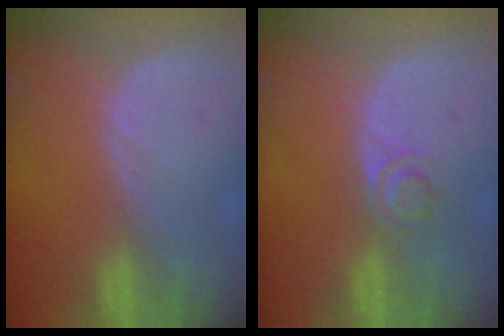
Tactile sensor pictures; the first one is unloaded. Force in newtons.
{"total": 2.8, "press": 2.7, "slide": 1.0}